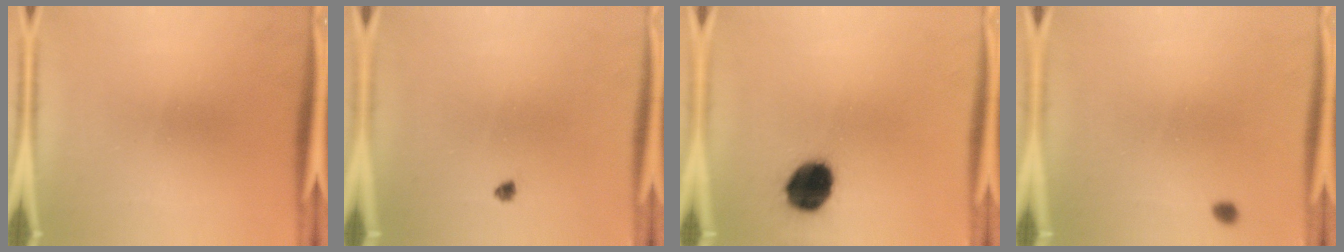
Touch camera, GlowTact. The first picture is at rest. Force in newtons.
{"total": 0.9}
{"total": 12.4}
{"total": 0.9}